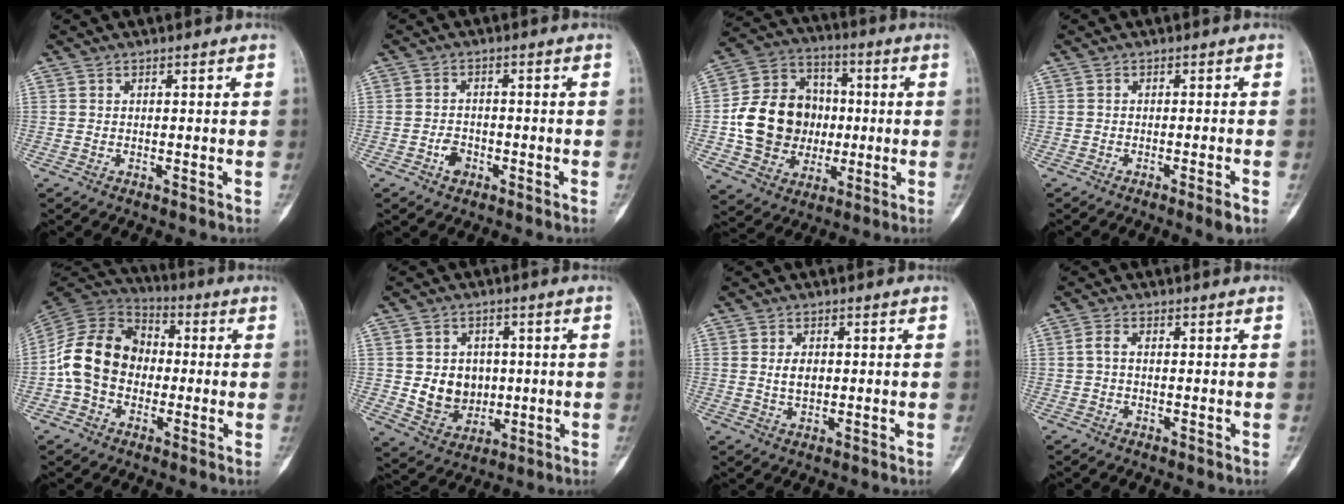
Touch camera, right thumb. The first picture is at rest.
{"total": 2.9, "force": [-1.5, 2.0, 1.5], "torque": [-0.019, 0.010, -0.026]}
{"total": 17.4, "force": [-1.0, 14.8, 9.0], "torque": [-0.127, 0.030, -0.010]}
{"total": 2.3, "force": [-1.4, 0.0, 1.9], "torque": [-0.036, -0.002, -0.021]}
{"total": 14.6, "force": [-1.4, 11.5, 8.8], "torque": [-0.145, 0.036, -0.038]}
{"total": 9.1, "force": [0.1, 7.7, 4.7], "torque": [-0.036, -0.001, 0.017]}
{"total": 3.3, "force": [0.4, 2.1, 2.5], "torque": [-0.038, -0.003, 0.012]}
{"total": 1.7, "force": [0.0, 0.9, 1.4], "torque": [-0.028, 0.005, -0.003]}